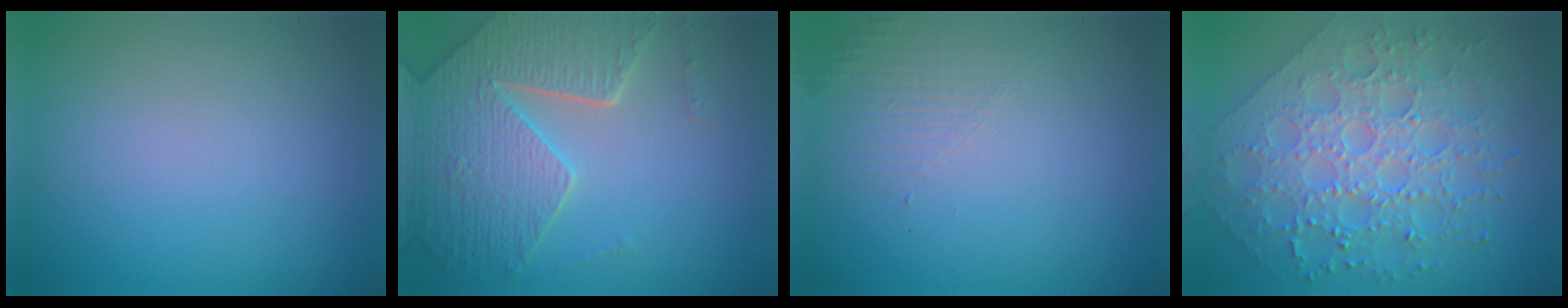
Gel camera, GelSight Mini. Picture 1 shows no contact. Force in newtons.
{"total": 6.7, "press": 5.3, "slide": 4.0}
{"total": 1.4, "press": 0.2, "slide": 1.4}
{"total": 8.5, "press": 6.2, "slide": 5.8}